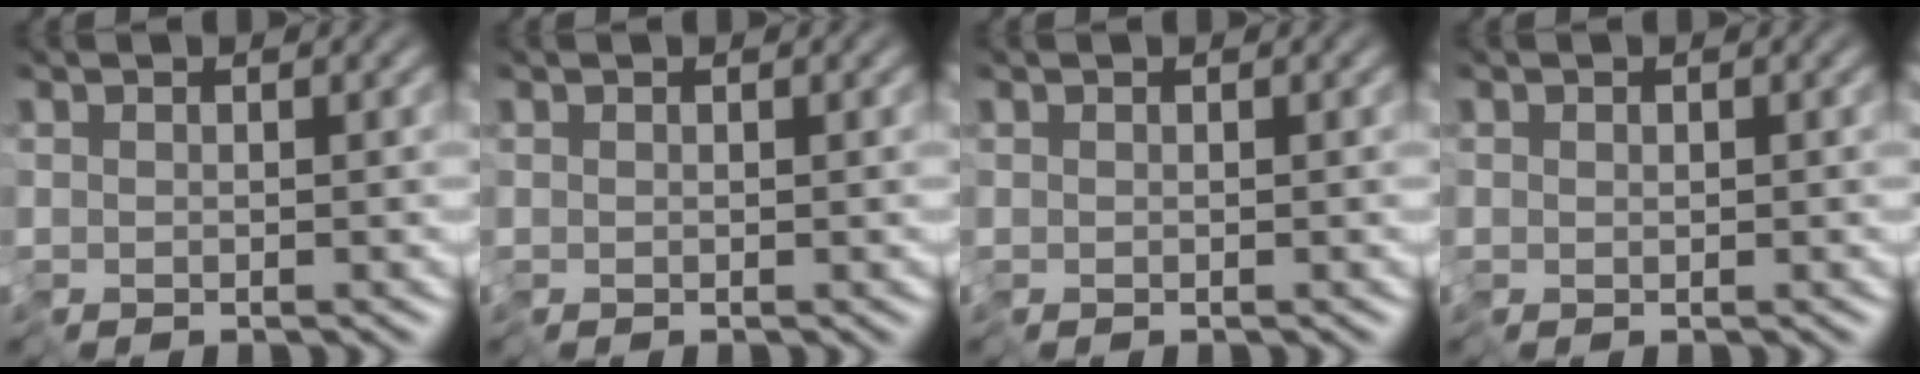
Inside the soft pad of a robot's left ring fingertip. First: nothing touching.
{"total": 0.0}
{"total": 0.0}
{"total": 0.0}